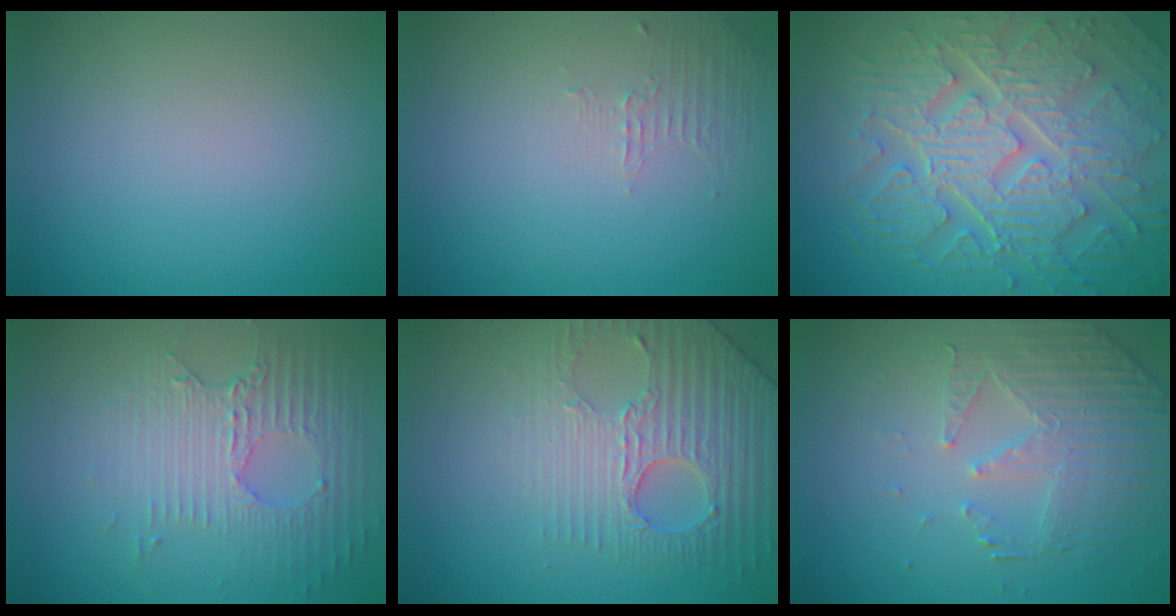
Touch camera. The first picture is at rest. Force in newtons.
{"total": 1.1, "press": 0.2, "slide": 1.0}
{"total": 10.5, "press": 7.0, "slide": 7.8}
{"total": 5.2, "press": 3.3, "slide": 4.0}
{"total": 4.5, "press": 4.3, "slide": 1.3}
{"total": 4.7, "press": 3.4, "slide": 3.2}